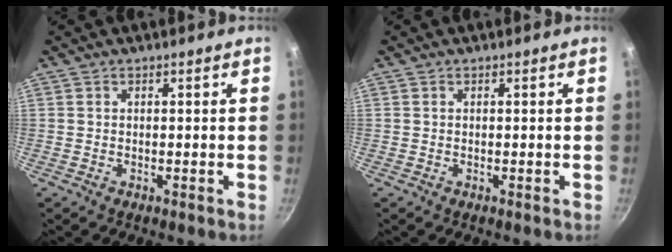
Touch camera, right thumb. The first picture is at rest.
{"total": 0.0}